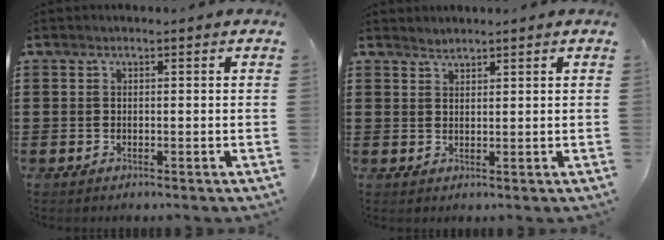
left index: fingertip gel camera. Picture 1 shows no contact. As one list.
[{"total": 1.2, "force": [1.2, 0.0, 0.0], "torque": [-0.003, -0.001, 0.024]}]